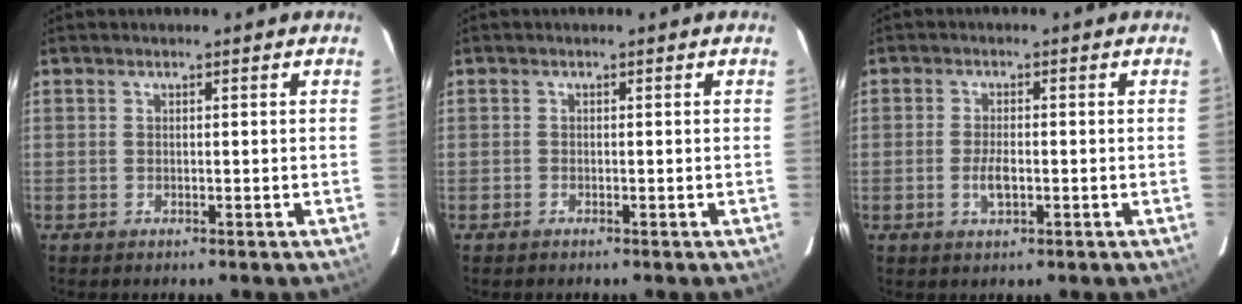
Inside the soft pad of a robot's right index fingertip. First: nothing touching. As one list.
[{"total": 0.5, "force": [-0.5, 0.2, 0.0], "torque": [-0.001, 0.000, -0.012]}, {"total": 3.5, "force": [-1.0, 1.5, 3.0], "torque": [-0.062, -0.002, -0.018]}]